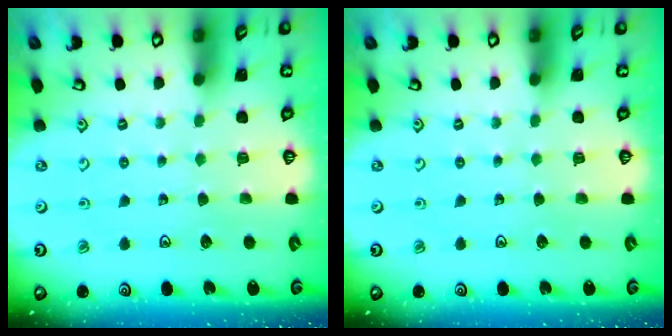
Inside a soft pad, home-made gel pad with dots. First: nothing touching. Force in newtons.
{"total": 0.0}